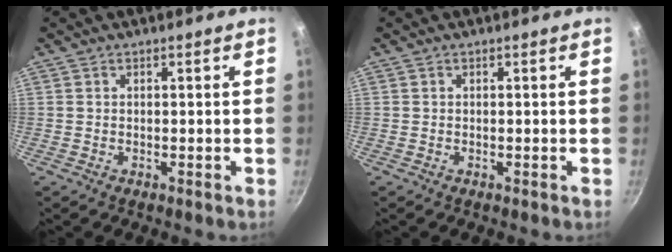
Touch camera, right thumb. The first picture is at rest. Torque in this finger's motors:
{"motor_torque": [-0.15, -0.15, 0.19, -0.09, 0.01]}